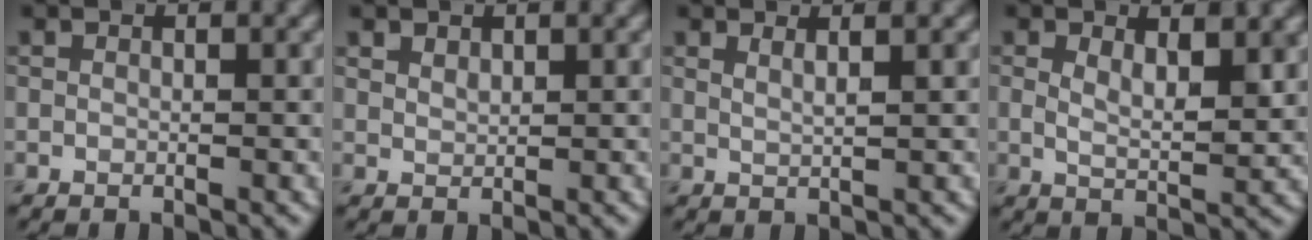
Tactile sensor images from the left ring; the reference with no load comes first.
{"total": 1.1, "force": [0.8, 0.6, 0.4], "torque": [-0.011, 0.000, 0.020]}
{"total": 1.7, "force": [1.0, 0.6, 1.3], "torque": [-0.011, -0.001, 0.008]}
{"total": 3.6, "force": [1.6, 1.4, 2.9], "torque": [-0.053, -0.006, 0.029]}